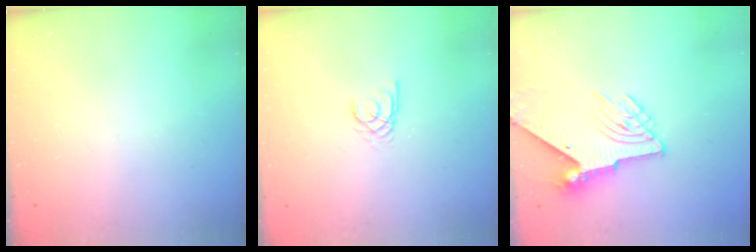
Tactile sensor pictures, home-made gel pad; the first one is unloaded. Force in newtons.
{"total": 2.0, "press": 2.0, "slide": 0.2}
{"total": 7.4, "press": 7.3, "slide": 0.9}